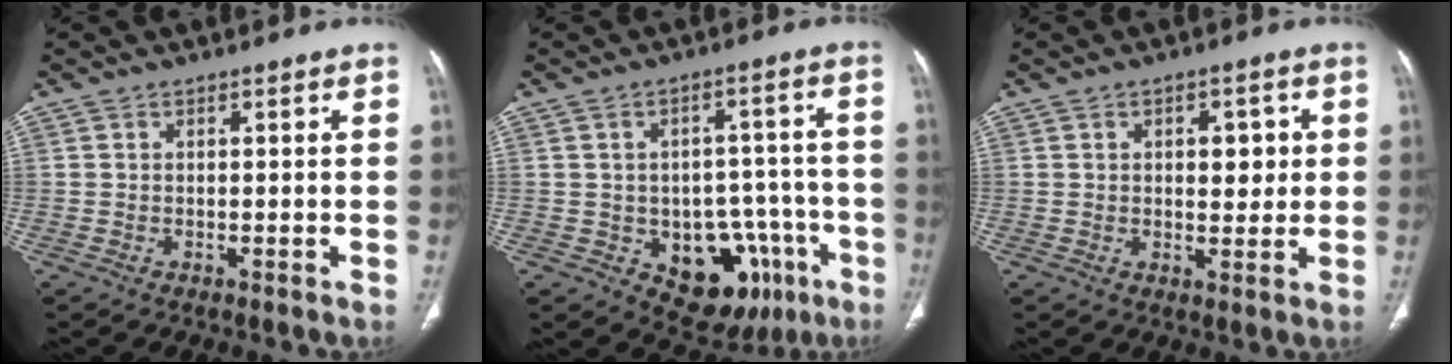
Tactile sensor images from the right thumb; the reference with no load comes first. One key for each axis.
{"total": 14.8, "fx": -6.0, "fy": 9.6, "fz": 9.5, "tx": -0.076, "ty": 0.039, "tz": -0.067}
{"total": 5.5, "fx": 1.1, "fy": 3.1, "fz": 4.3, "tx": -0.038, "ty": -0.003, "tz": 0.016}